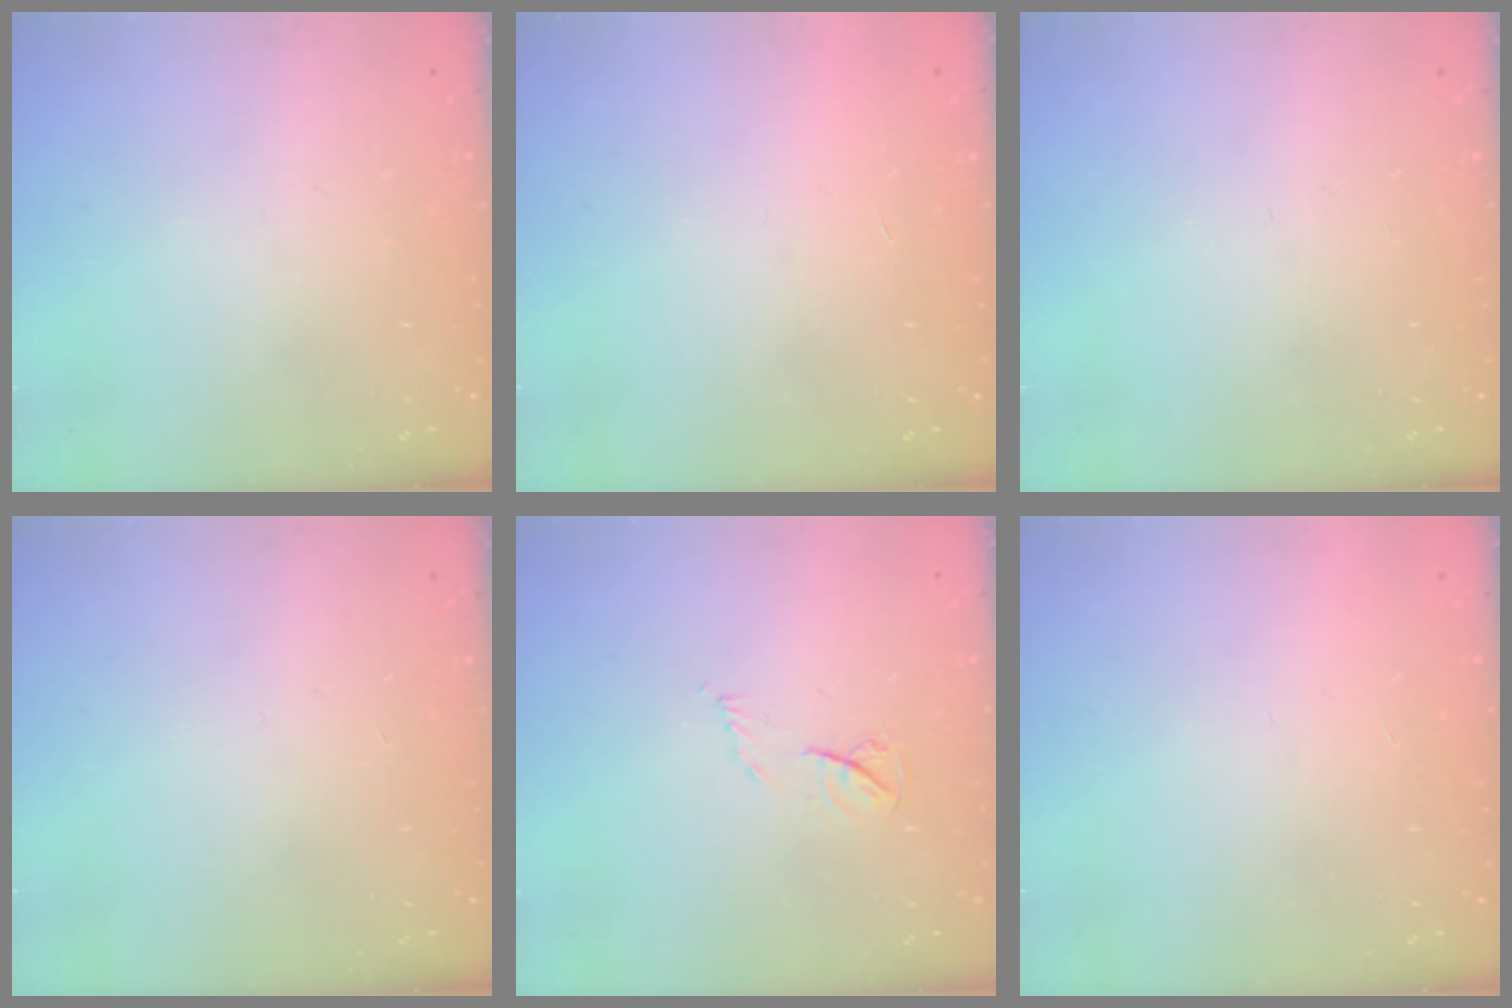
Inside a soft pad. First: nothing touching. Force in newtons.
{"total": 1.7, "press": 1.7, "slide": 0.1}
{"total": 0.0}
{"total": 0.0}
{"total": 4.8, "press": 4.8, "slide": 0.6}
{"total": 1.7, "press": 1.7, "slide": 0.1}